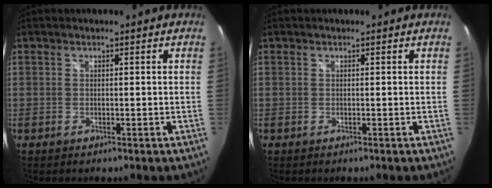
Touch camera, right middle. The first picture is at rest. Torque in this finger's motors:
{"motor_torque": [0.00, -0.02, 0.00, 0.00]}